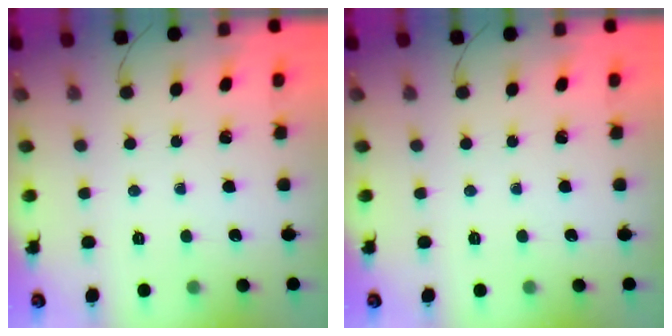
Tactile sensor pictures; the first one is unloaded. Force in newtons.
{"total": 0.0}